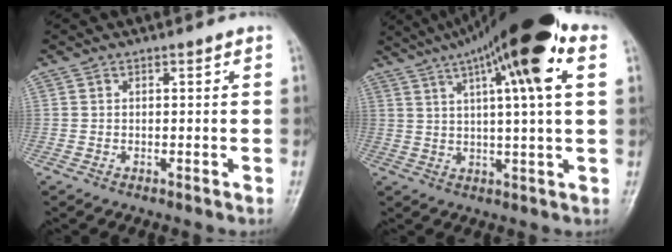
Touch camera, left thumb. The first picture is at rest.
{"total": 18.7, "force": [8.1, 3.3, 16.5], "torque": [-0.264, 0.018, 0.123]}